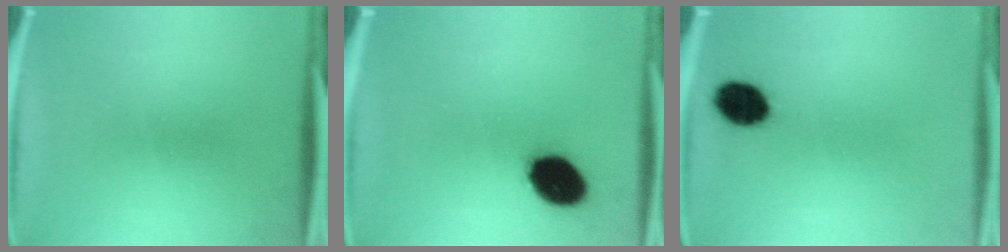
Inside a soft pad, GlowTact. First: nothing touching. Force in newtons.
{"total": 12.4}
{"total": 8.0}